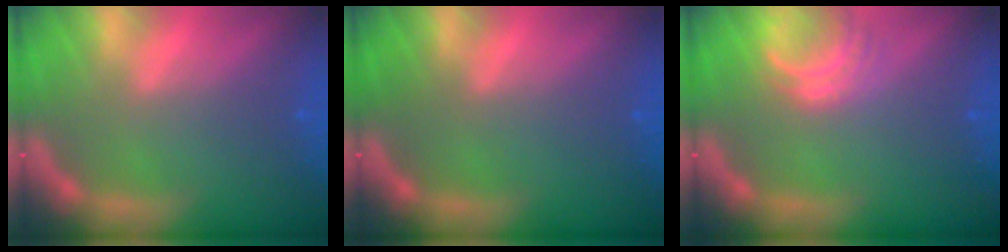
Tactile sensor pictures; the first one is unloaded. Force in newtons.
{"total": 0.0}
{"total": 3.0}